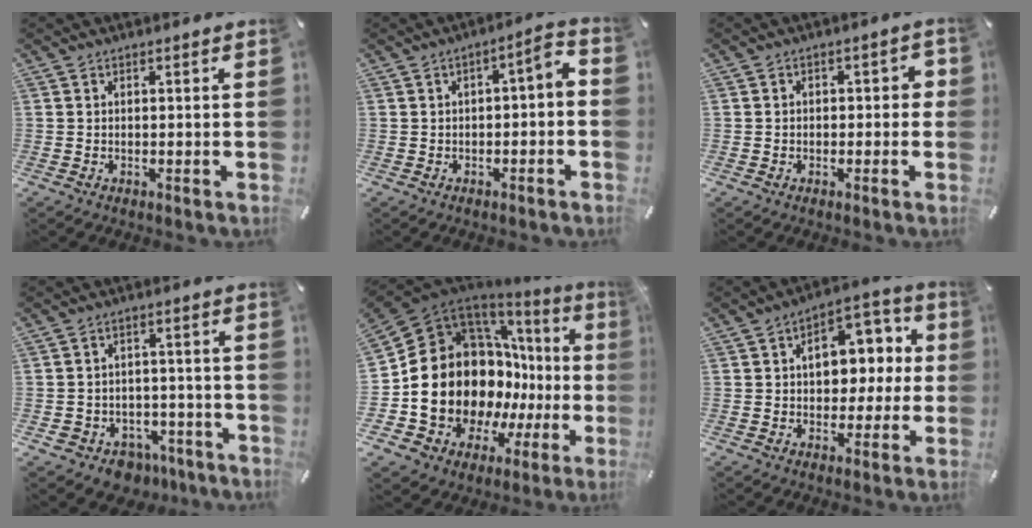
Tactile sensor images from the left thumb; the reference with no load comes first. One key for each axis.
{"total": 4.2, "fx": -2.4, "fy": 1.8, "fz": 3.0, "tx": -0.050, "ty": 0.021, "tz": -0.047}
{"total": 2.8, "fx": -1.2, "fy": 2.0, "fz": 1.5, "tx": -0.020, "ty": 0.009, "tz": -0.027}
{"total": 5.8, "fx": -3.3, "fy": 4.6, "fz": 1.1, "tx": -0.024, "ty": 0.024, "tz": -0.060}
{"total": 22.2, "fx": -1.5, "fy": 17.2, "fz": 14.0, "tx": -0.232, "ty": -0.047, "tz": 0.011}
{"total": 11.5, "fx": 1.3, "fy": 8.5, "fz": 7.6, "tx": -0.096, "ty": -0.002, "tz": 0.021}